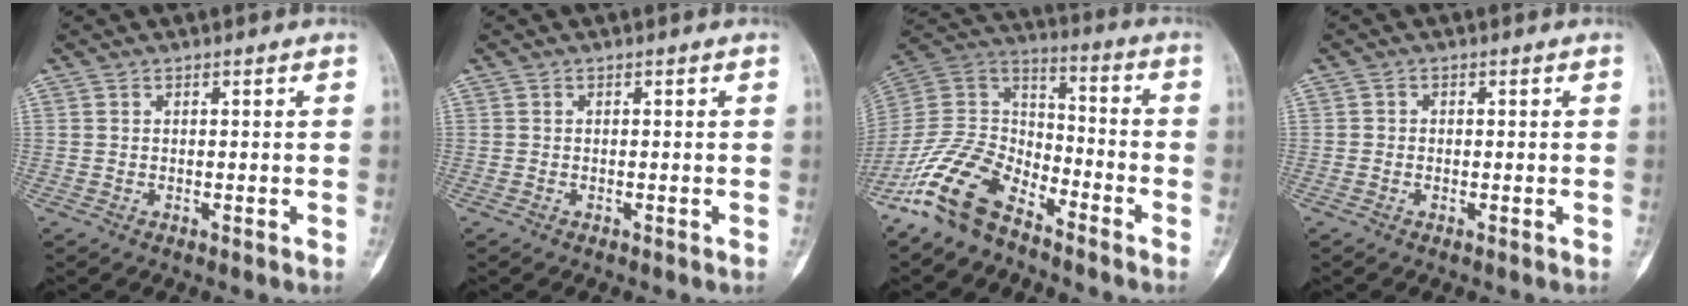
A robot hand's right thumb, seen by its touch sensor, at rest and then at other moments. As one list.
[{"total": 0.0}, {"total": 15.1, "force": [-10.9, 7.3, 7.5], "torque": [-0.132, 0.080, -0.219]}, {"total": 0.6, "force": [-0.2, 0.6, 0.2], "torque": [0.003, 0.002, -0.010]}]